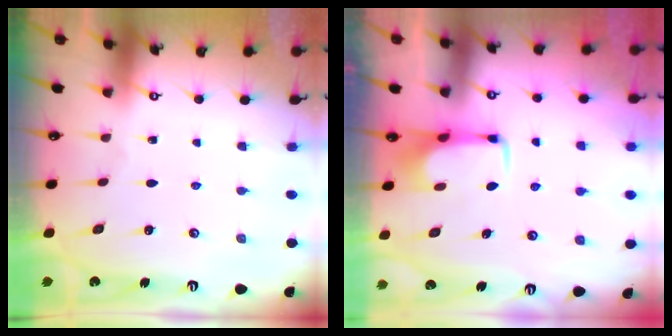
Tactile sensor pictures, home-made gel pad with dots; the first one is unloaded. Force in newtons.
{"total": 1.7, "press": 1.6, "slide": 0.5}